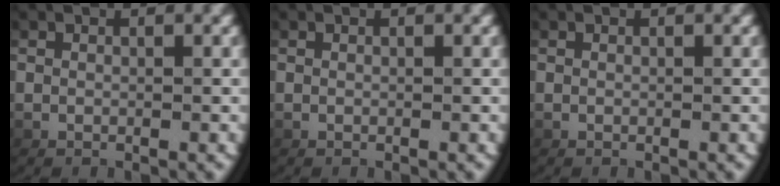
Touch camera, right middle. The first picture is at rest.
{"total": 0.0}
{"total": 0.0}